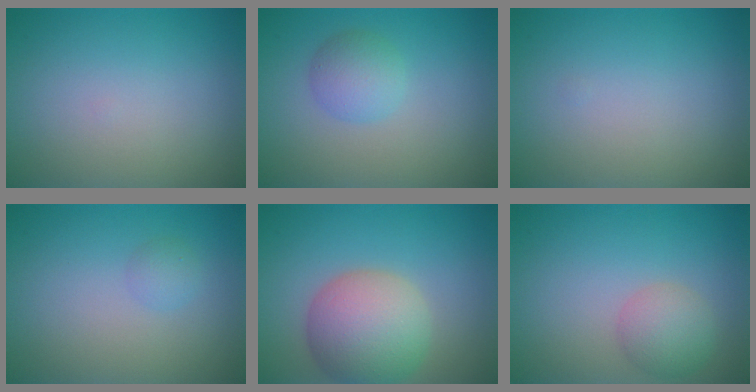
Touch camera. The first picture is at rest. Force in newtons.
{"total": 2.6, "press": 2.6, "slide": 0.1}
{"total": 0.0}
{"total": 1.0, "press": 1.0, "slide": 0.0}
{"total": 7.3, "press": 7.3, "slide": 0.6}
{"total": 2.9, "press": 2.9, "slide": 0.2}